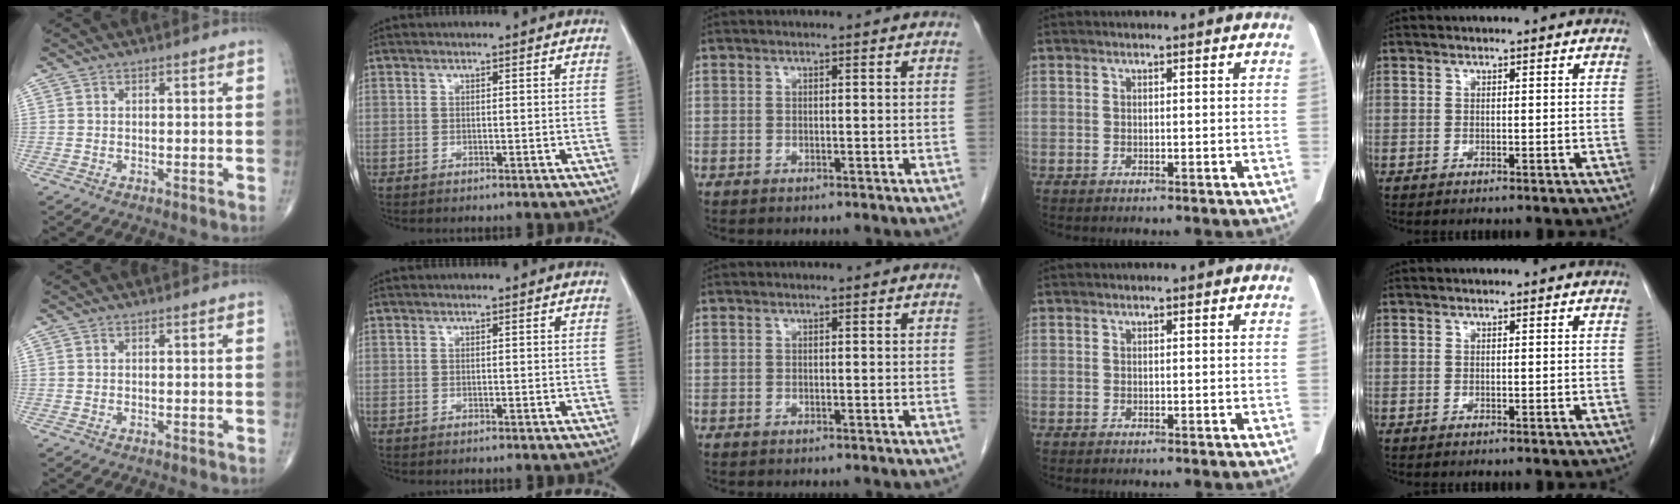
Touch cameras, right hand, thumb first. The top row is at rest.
{}